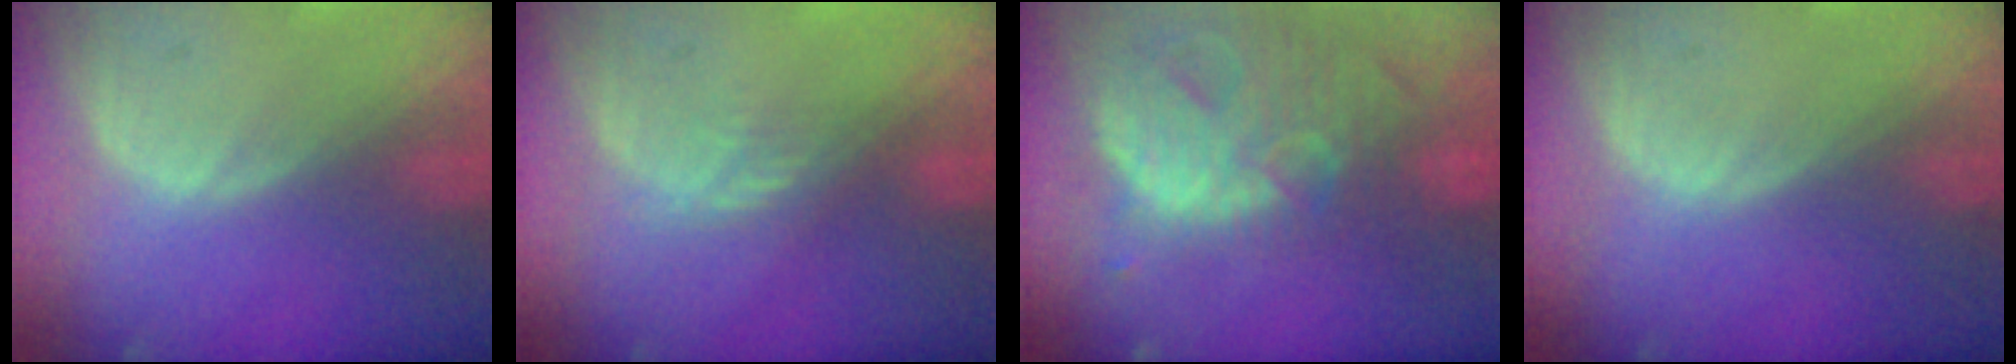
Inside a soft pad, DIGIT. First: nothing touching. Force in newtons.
{"total": 2.5, "press": 2.1, "slide": 1.4}
{"total": 13.8, "press": 11.6, "slide": 7.4}
{"total": 0.0}